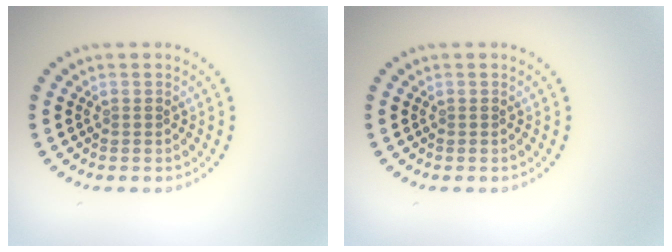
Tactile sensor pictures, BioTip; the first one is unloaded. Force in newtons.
{"total": 0.0}